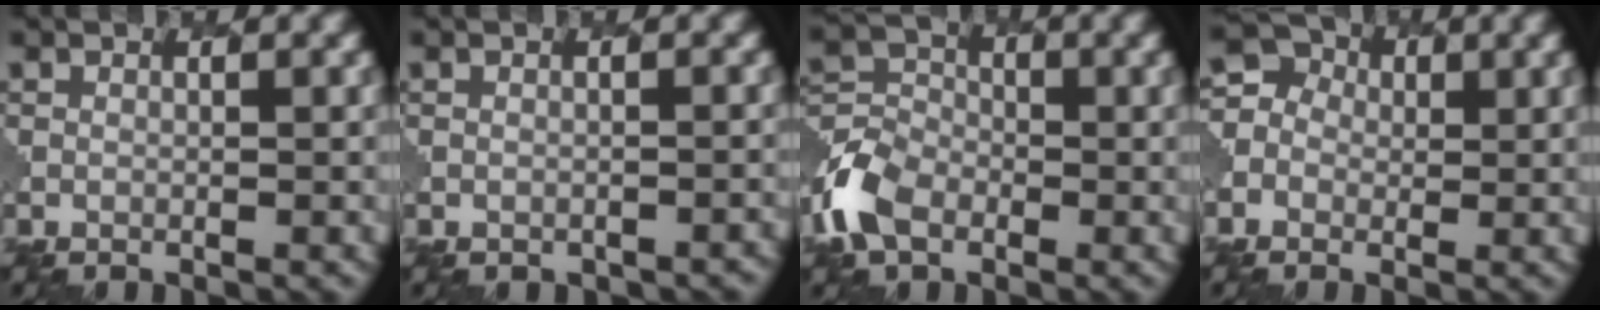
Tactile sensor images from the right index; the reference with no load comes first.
{"total": 1.5, "force": [-1.4, 0.5, -0.1], "torque": [-0.002, -0.002, -0.011]}
{"total": 5.5, "force": [-2.7, 3.9, 2.7], "torque": [-0.070, 0.000, -0.063]}
{"total": 4.4, "force": [-0.3, 4.2, 1.5], "torque": [-0.023, 0.020, -0.026]}